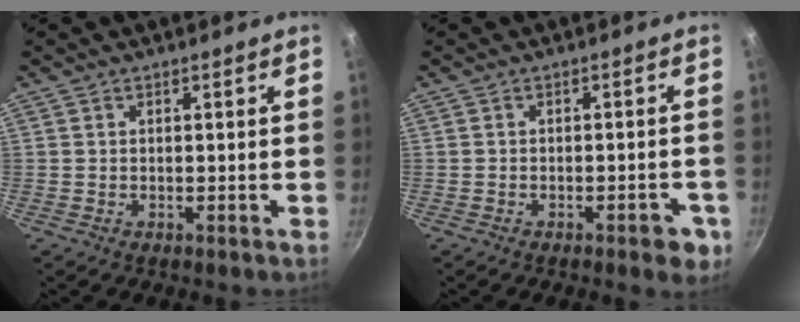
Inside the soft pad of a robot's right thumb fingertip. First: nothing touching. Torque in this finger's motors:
{"motor_torque": [0.66, 0.90, -0.14, 0.09, 0.06]}